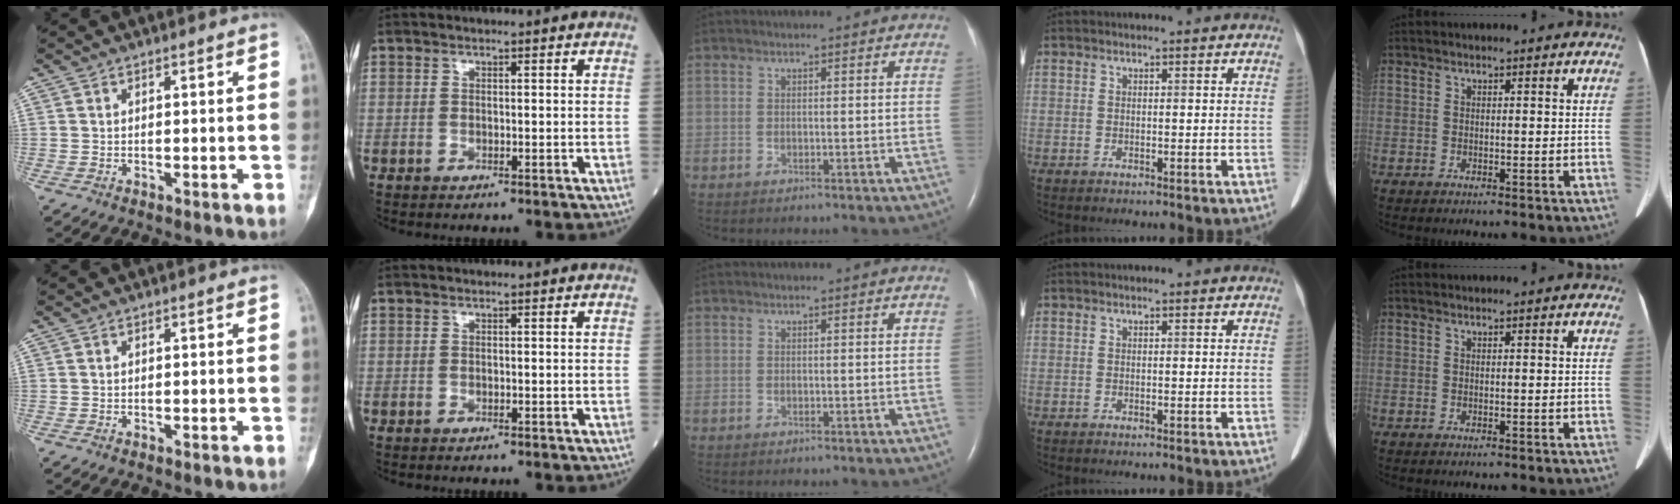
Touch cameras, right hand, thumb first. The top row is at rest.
{}